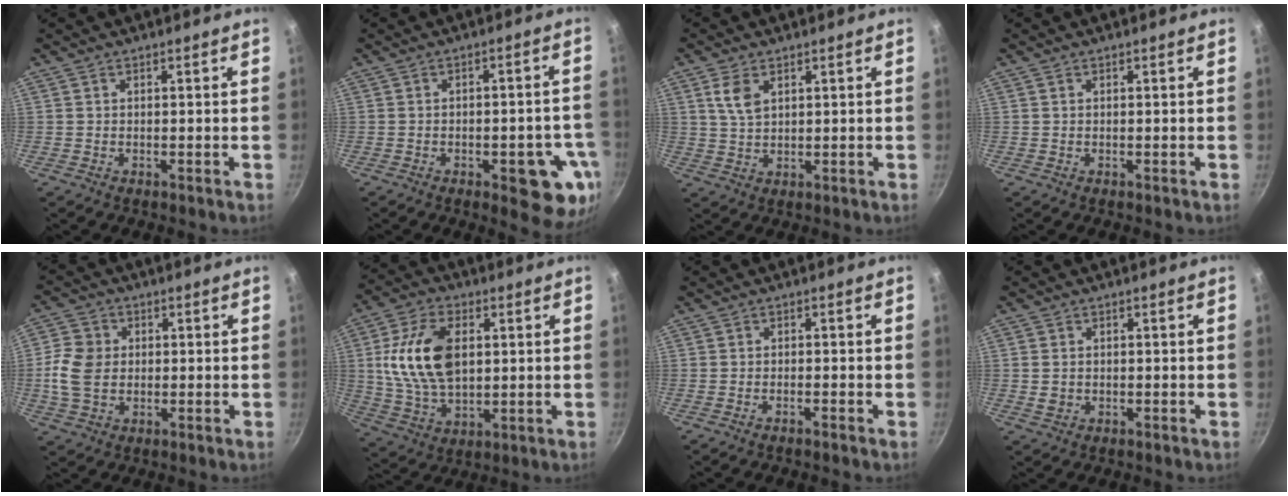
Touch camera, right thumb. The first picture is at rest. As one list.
[{"total": 10.3, "force": [-3.6, 4.8, 8.4], "torque": [-0.054, 0.008, -0.043]}, {"total": 4.9, "force": [2.1, 2.8, 3.4], "torque": [-0.062, -0.007, 0.045]}, {"total": 0.0}, {"total": 8.7, "force": [-0.2, 6.8, 5.3], "torque": [-0.090, 0.005, -0.013]}, {"total": 16.0, "force": [2.5, 9.8, 12.3], "torque": [-0.217, -0.003, 0.049]}, {"total": 1.0, "force": [-0.9, 0.1, 0.5], "torque": [-0.019, 0.010, -0.016]}, {"total": 2.3, "force": [-0.3, 1.9, 1.3], "torque": [-0.022, 0.004, -0.005]}]